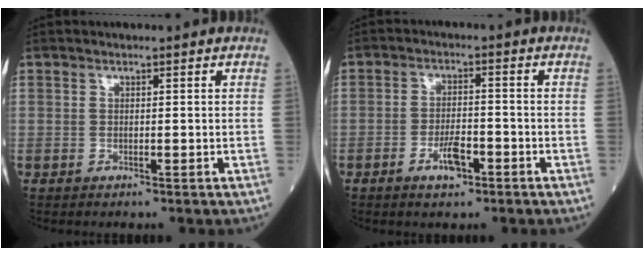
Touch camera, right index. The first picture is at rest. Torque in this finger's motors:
{"motor_torque": [-0.02, 0.00, -0.02, 0.00]}